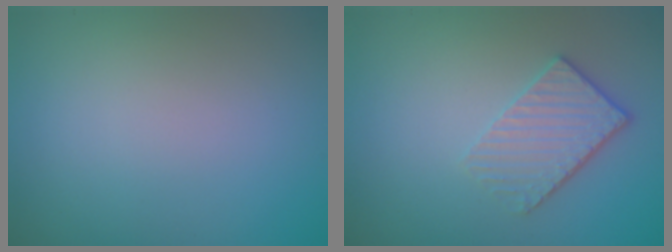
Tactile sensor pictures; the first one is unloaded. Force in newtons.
{"total": 3.3, "press": 2.8, "slide": 1.7}